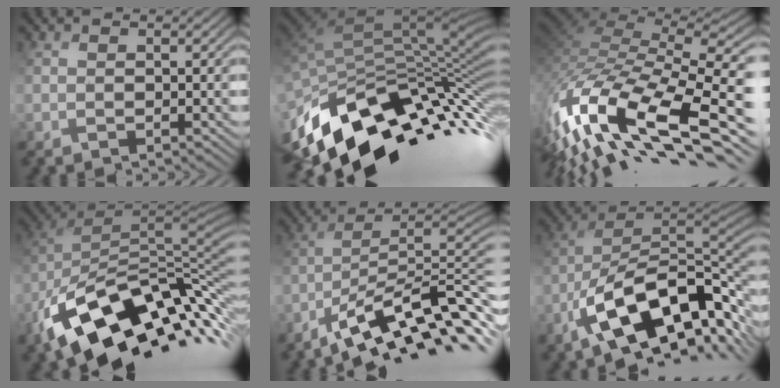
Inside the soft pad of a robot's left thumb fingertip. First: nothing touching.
{"total": 14.6, "force": [-6.8, 7.6, 10.4], "torque": [-0.220, -0.019, -0.112]}
{"total": 15.4, "force": [-6.0, 5.9, 12.9], "torque": [-0.310, 0.007, -0.107]}
{"total": 14.8, "force": [-7.6, 7.4, 10.3], "torque": [-0.203, -0.010, -0.126]}
{"total": 12.8, "force": [-8.1, 3.4, 9.4], "torque": [-0.164, -0.003, -0.134]}
{"total": 15.0, "force": [-6.4, 7.2, 11.5], "torque": [-0.193, -0.005, -0.110]}